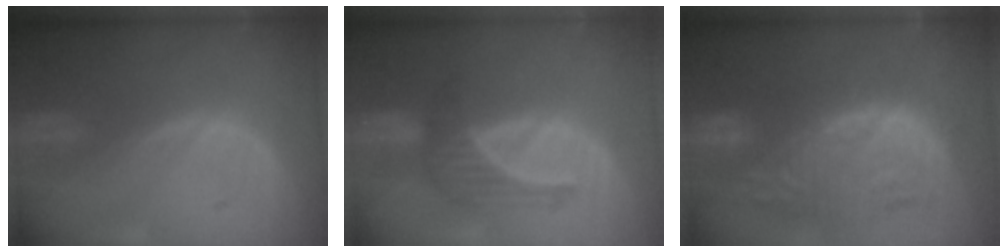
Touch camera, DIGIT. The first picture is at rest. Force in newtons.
{"total": 4.5, "press": 4.4, "slide": 0.8}
{"total": 12.7, "press": 11.6, "slide": 5.1}